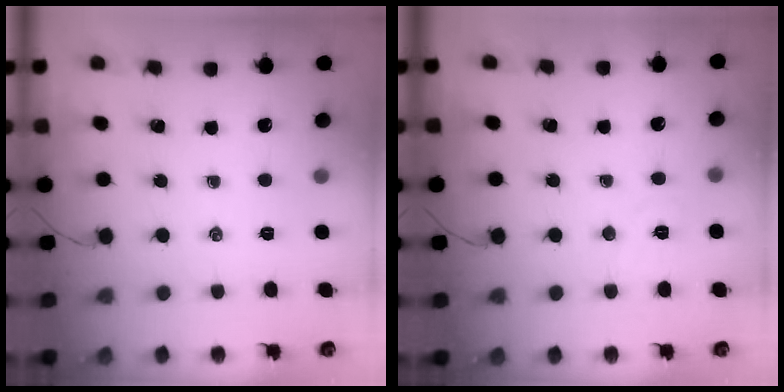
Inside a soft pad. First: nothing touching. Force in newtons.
{"total": 5.3, "press": 5.1, "slide": 1.3}